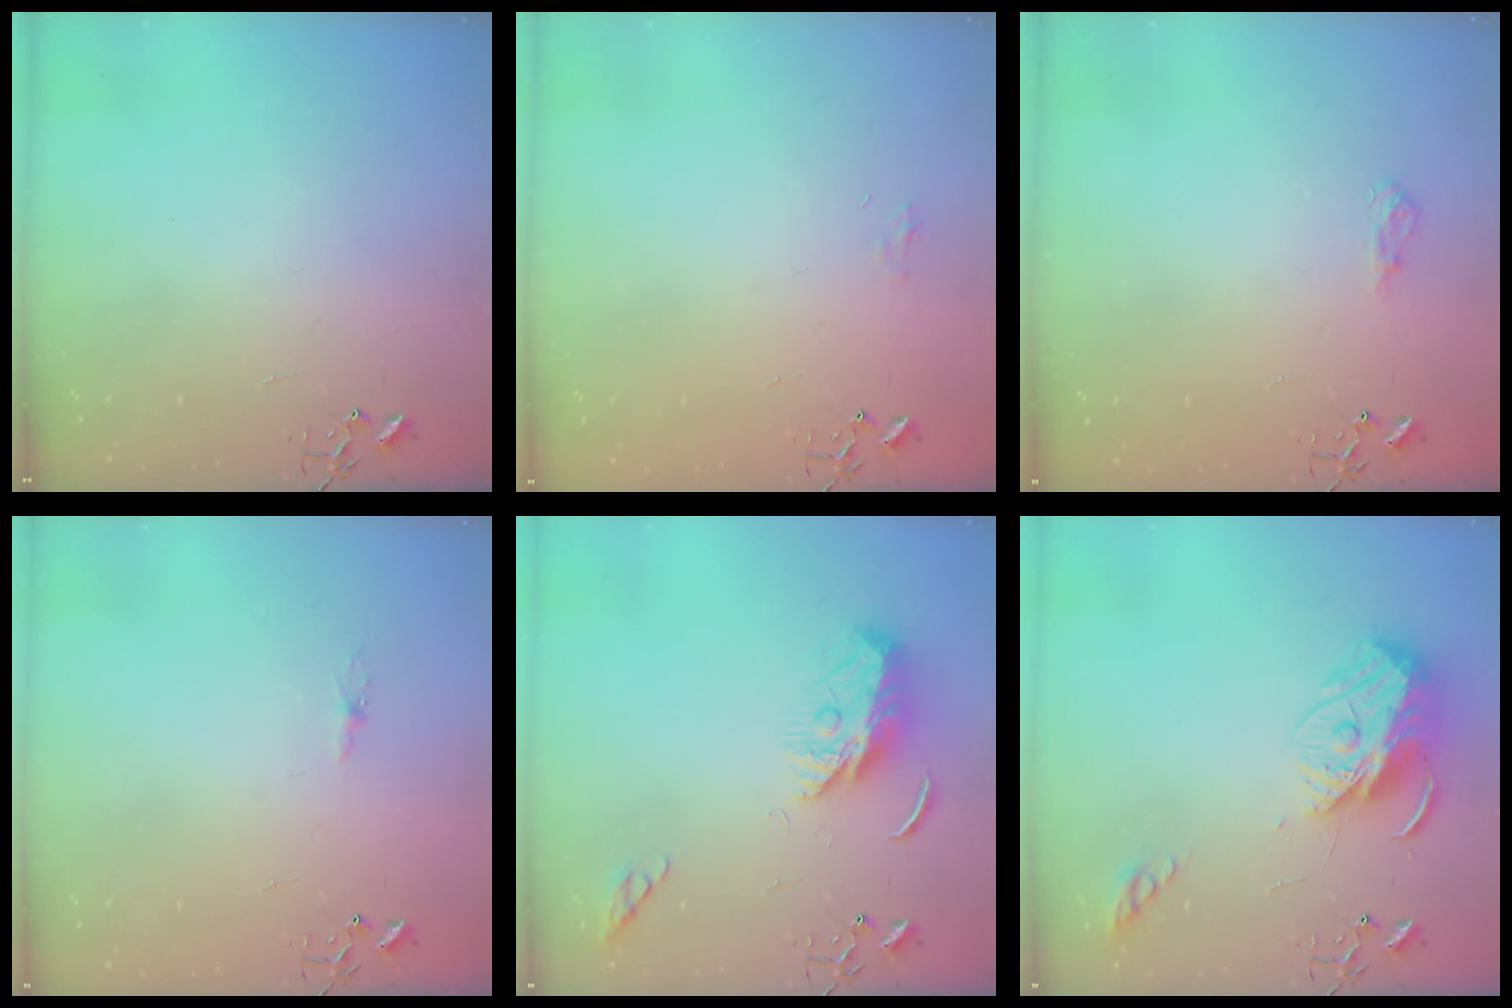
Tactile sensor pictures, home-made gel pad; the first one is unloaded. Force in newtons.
{"total": 5.2, "press": 5.2, "slide": 0.7}
{"total": 7.2, "press": 7.2, "slide": 0.8}
{"total": 2.2, "press": 2.2, "slide": 0.3}
{"total": 9.5, "press": 9.5, "slide": 0.4}
{"total": 13.5, "press": 13.4, "slide": 1.2}